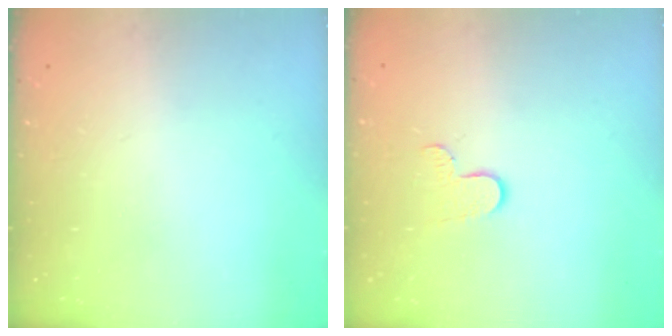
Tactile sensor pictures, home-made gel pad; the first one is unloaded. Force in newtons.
{"total": 6.9, "press": 6.9, "slide": 0.7}